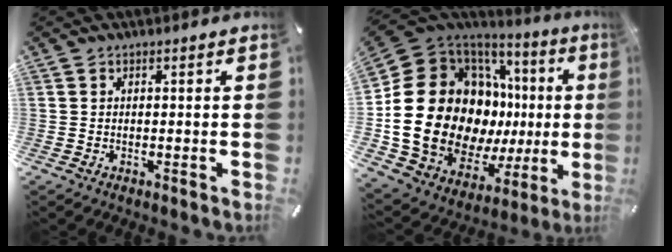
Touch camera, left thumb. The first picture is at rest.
{"total": 31.6, "force": [0.5, 21.3, 23.4], "torque": [-0.406, -0.064, 0.066]}